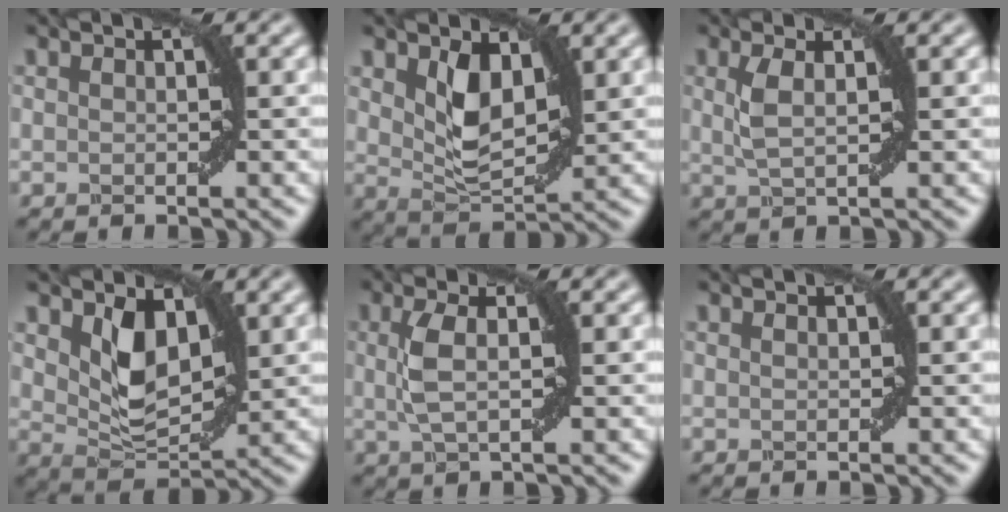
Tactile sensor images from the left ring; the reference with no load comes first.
{"total": 4.5, "force": [1.4, 2.5, 3.4], "torque": [-0.071, -0.009, 0.031]}
{"total": 2.4, "force": [0.6, 0.7, 2.2], "torque": [-0.051, 0.003, 0.014]}
{"total": 4.8, "force": [1.6, 2.9, 3.5], "torque": [-0.073, -0.011, 0.033]}
{"total": 3.0, "force": [0.4, 0.9, 2.8], "torque": [-0.067, 0.002, 0.008]}
{"total": 0.0}